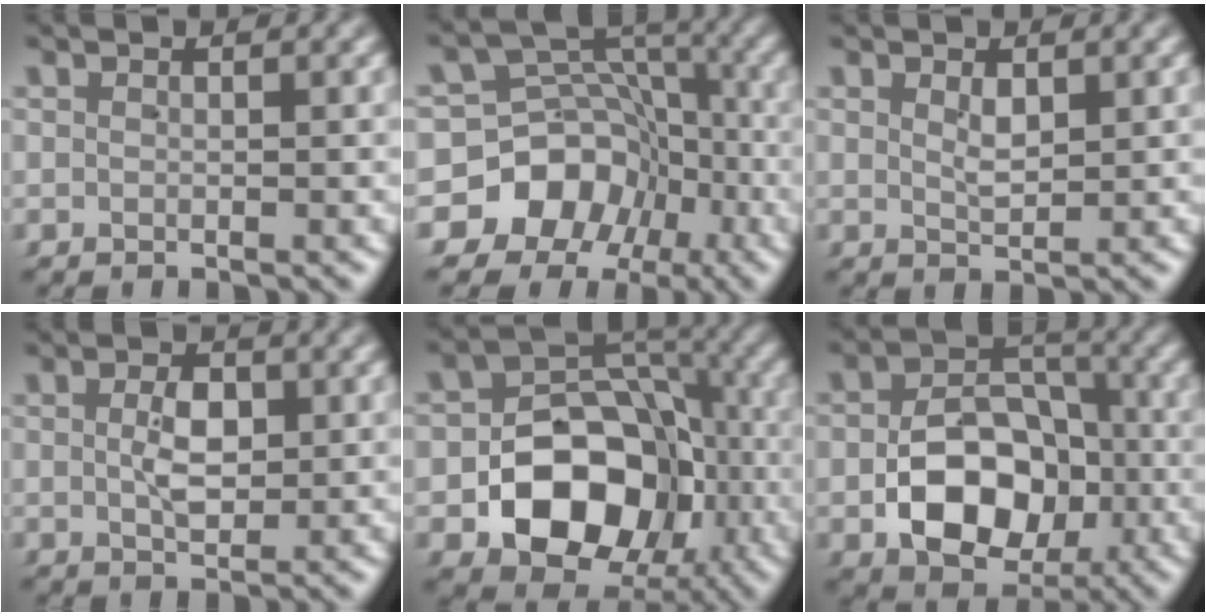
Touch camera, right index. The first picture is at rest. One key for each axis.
{"total": 15.7, "fx": -4.1, "fy": 13.9, "fz": 6.1, "tx": -0.125, "ty": -0.045, "tz": -0.067}
{"total": 1.4, "fx": 0.7, "fy": 0.5, "fz": 1.1, "tx": -0.018, "ty": -0.003, "tz": 0.016}
{"total": 3.1, "fx": 0.2, "fy": 1.8, "fz": 2.6, "tx": -0.042, "ty": -0.001, "tz": 0.007}
{"total": 13.7, "fx": -3.2, "fy": 10.4, "fz": 8.4, "tx": -0.133, "ty": -0.026, "tz": -0.045}
{"total": 9.8, "fx": -2.1, "fy": 7.5, "fz": 5.9, "tx": -0.098, "ty": -0.008, "tz": -0.037}